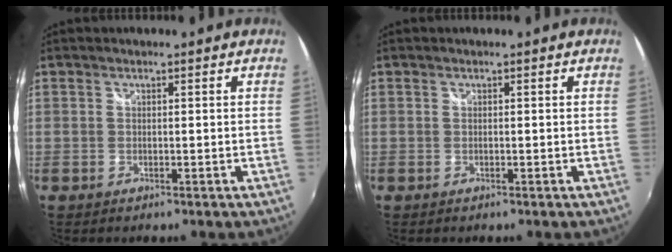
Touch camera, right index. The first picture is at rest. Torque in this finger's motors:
{"motor_torque": [0.01, 0.01, 0.00, 0.00]}